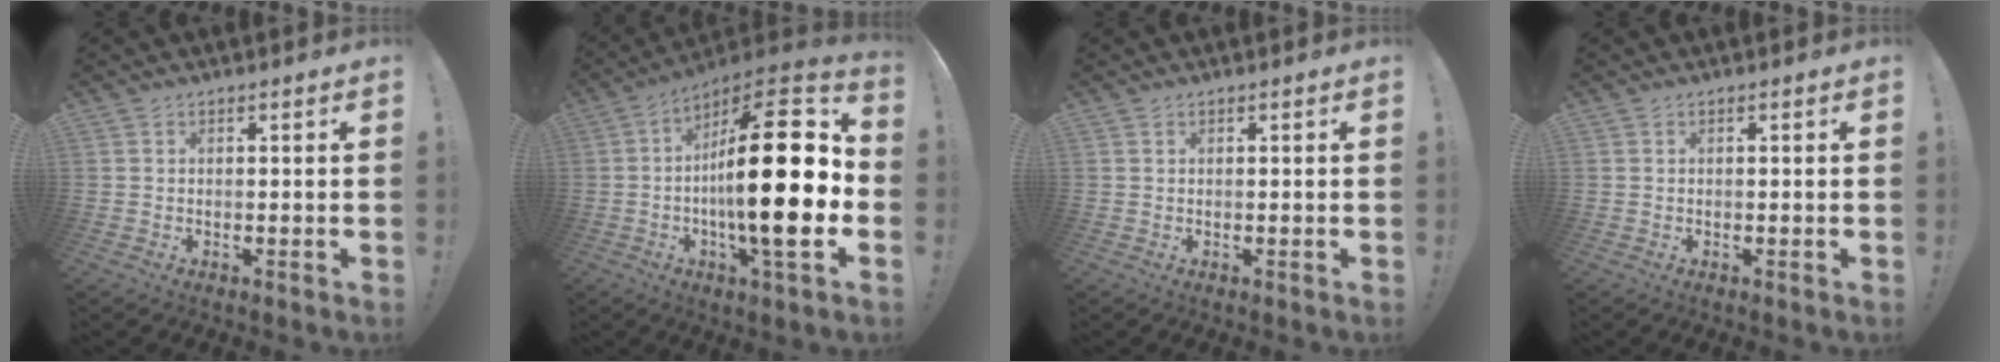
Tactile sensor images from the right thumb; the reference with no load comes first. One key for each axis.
{"total": 27.7, "fx": -1.9, "fy": 7.4, "fz": 26.6, "tx": -0.449, "ty": 0.003, "tz": -0.038}
{"total": 0.0}
{"total": 0.0}